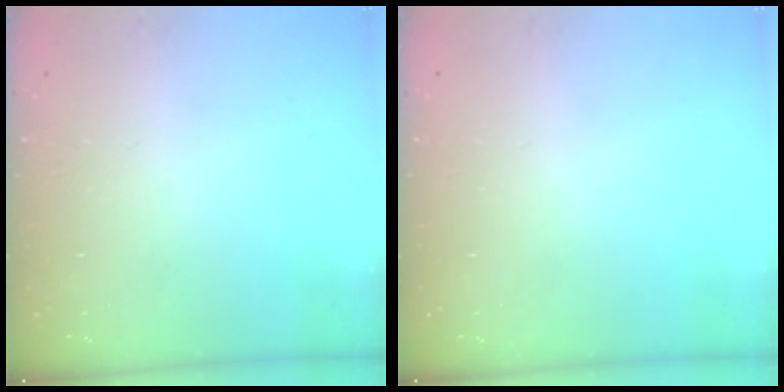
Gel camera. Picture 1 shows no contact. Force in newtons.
{"total": 0.0}